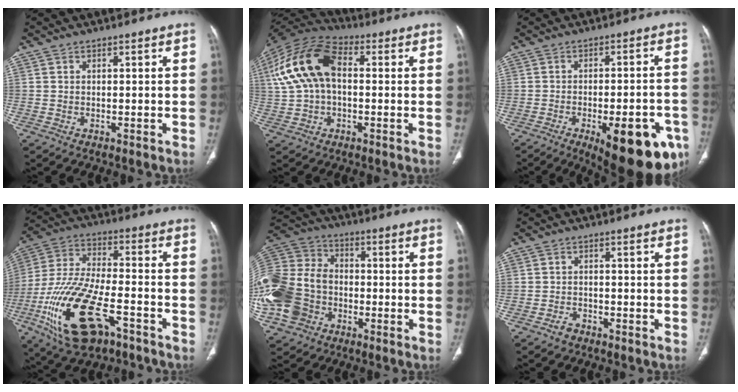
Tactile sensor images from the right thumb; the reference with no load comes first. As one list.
[{"total": 16.5, "force": [2.3, 10.2, 12.9], "torque": [-0.257, 0.037, 0.034]}, {"total": 19.4, "force": [-8.8, 7.1, 15.8], "torque": [-0.146, 0.025, -0.105]}, {"total": 21.8, "force": [-9.5, 9.5, 17.1], "torque": [-0.365, 0.029, -0.163]}, {"total": 22.5, "force": [-6.2, 17.6, 12.6], "torque": [-0.314, 0.043, -0.117]}, {"total": 1.8, "force": [-1.3, 1.1, 0.5], "torque": [-0.013, 0.010, -0.023]}]